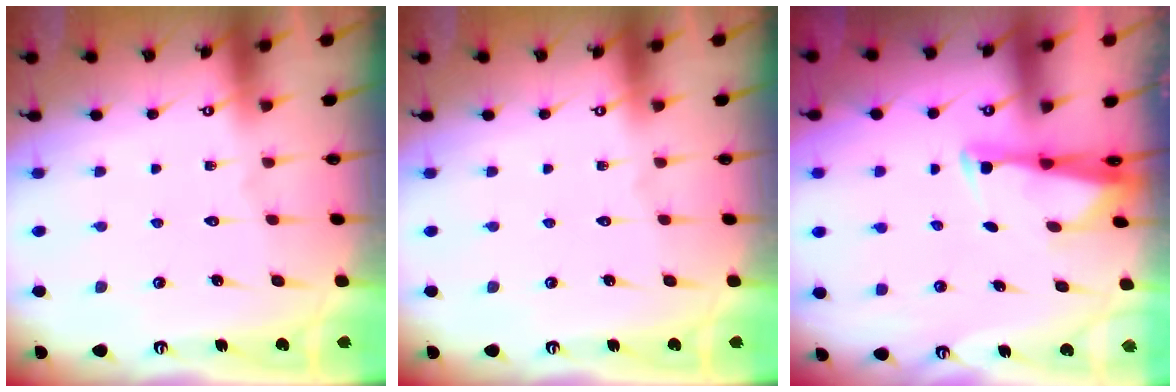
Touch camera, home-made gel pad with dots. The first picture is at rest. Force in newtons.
{"total": 0.0}
{"total": 2.7, "press": 2.6, "slide": 0.7}